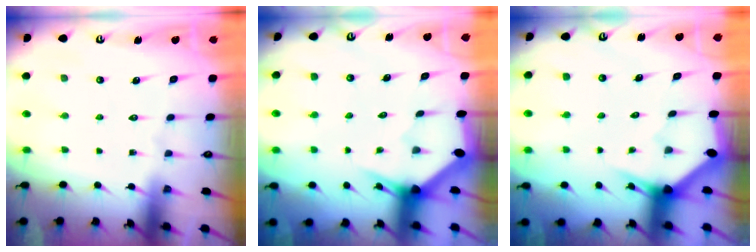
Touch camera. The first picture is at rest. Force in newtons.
{"total": 3.1, "press": 3.1, "slide": 0.1}
{"total": 2.9, "press": 2.9, "slide": 0.1}